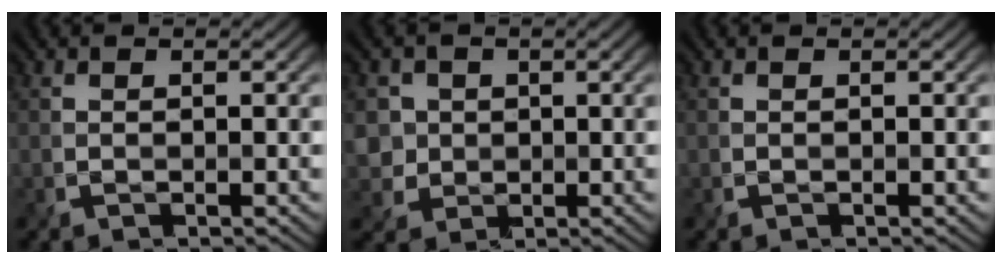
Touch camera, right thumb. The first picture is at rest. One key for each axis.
{"total": 3.9, "fx": 0.8, "fy": 3.7, "fz": 0.6, "tx": -0.042, "ty": -0.010, "tz": 0.021}
{"total": 0.0}